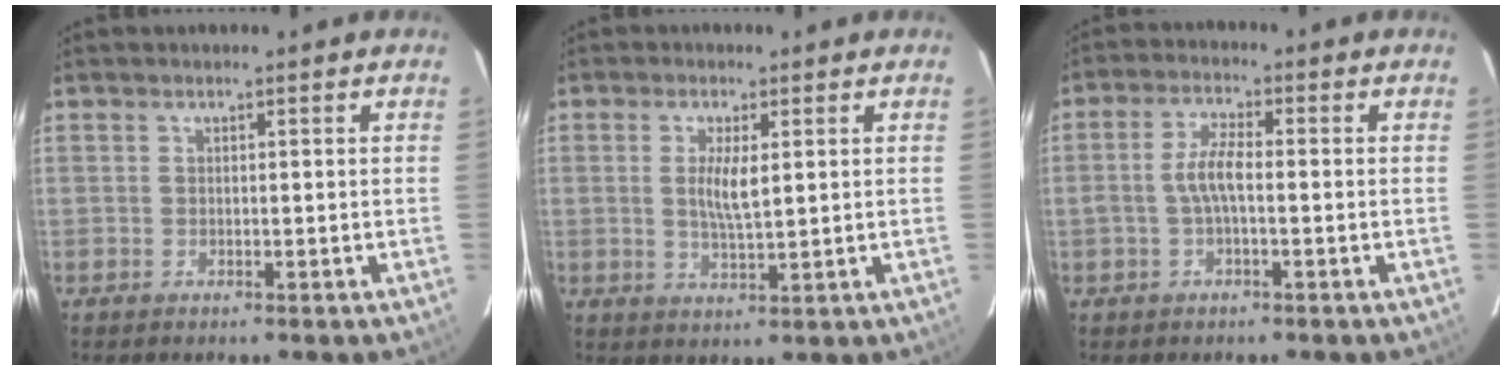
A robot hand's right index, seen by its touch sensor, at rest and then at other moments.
{"total": 4.6, "force": [0.9, 1.3, 4.3], "torque": [-0.080, -0.003, 0.018]}
{"total": 4.4, "force": [-0.7, 1.3, 4.2], "torque": [-0.090, 0.012, -0.014]}